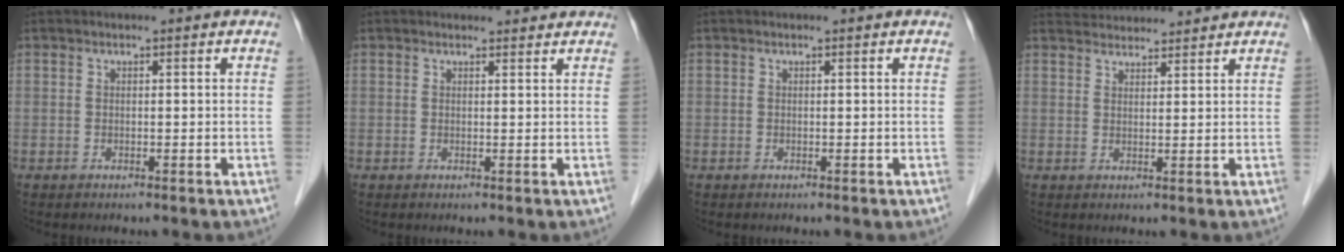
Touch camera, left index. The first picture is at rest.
{"total": 2.5, "force": [2.4, 0.6, 0.2], "torque": [-0.007, 0.005, 0.026]}
{"total": 0.0}
{"total": 7.6, "force": [7.5, 0.9, 1.2], "torque": [-0.022, 0.034, 0.109]}